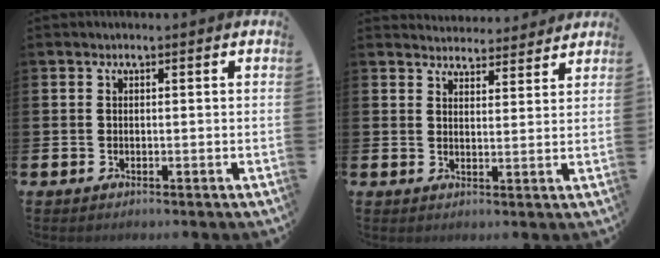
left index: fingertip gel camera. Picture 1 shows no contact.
{"total": 4.0, "force": [3.9, 0.8, -0.2], "torque": [0.002, -0.026, 0.070]}